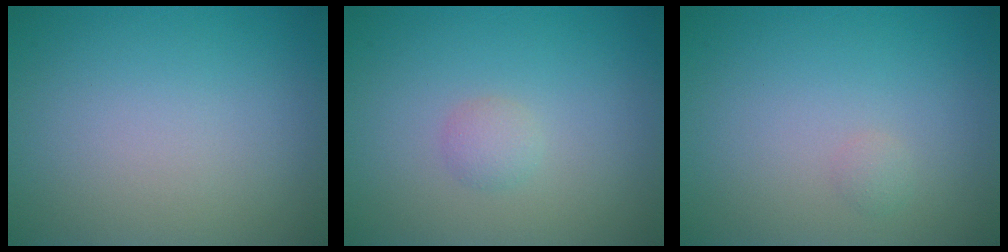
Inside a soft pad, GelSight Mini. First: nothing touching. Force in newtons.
{"total": 1.1, "press": 1.1, "slide": 0.1}
{"total": 0.6, "press": 0.6, "slide": 0.0}